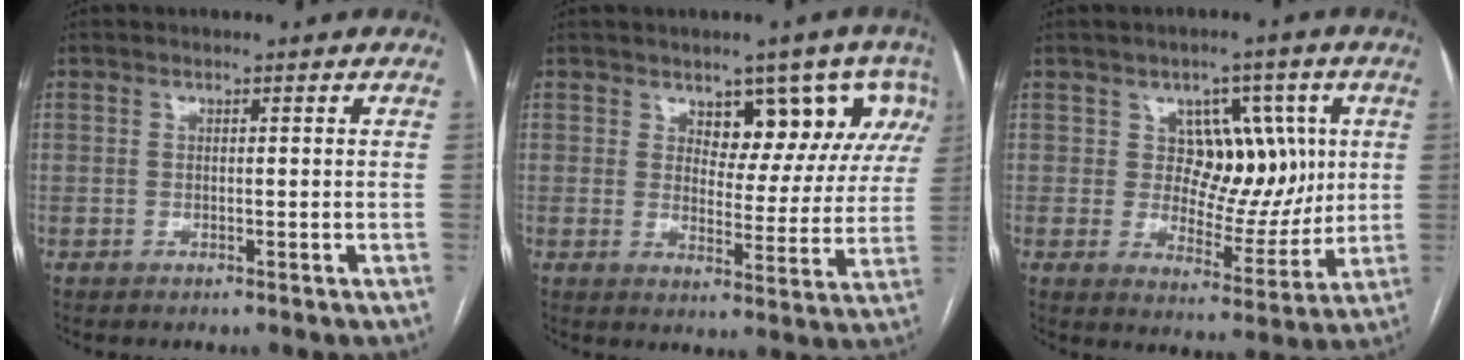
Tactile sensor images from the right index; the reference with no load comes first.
{"total": 9.1, "force": [5.3, 5.1, 5.4], "torque": [-0.047, 0.006, 0.065]}
{"total": 9.4, "force": [2.3, 6.4, 6.4], "torque": [-0.072, 0.017, 0.044]}